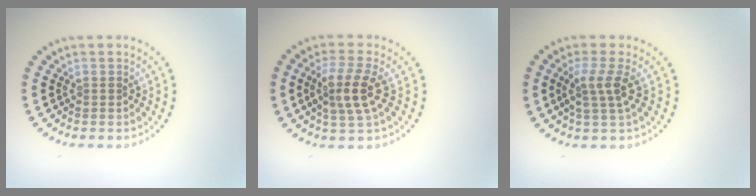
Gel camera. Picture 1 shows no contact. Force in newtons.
{"total": 3.6, "press": 3.2, "slide": 1.5}
{"total": 2.6, "press": 2.0, "slide": 1.7}